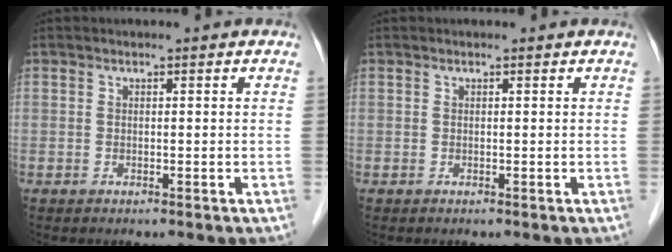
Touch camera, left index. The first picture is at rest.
{"total": 0.0}